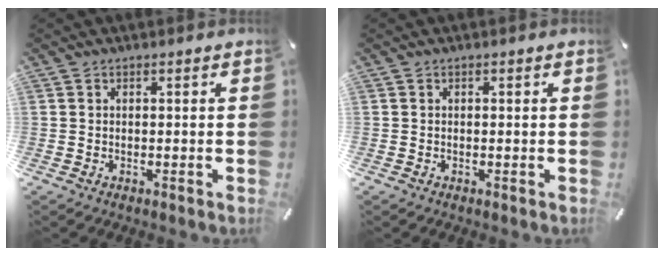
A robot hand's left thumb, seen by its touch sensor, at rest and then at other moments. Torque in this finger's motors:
{"motor_torque": [-0.02, -0.13, -0.04, 0.00, -0.01]}